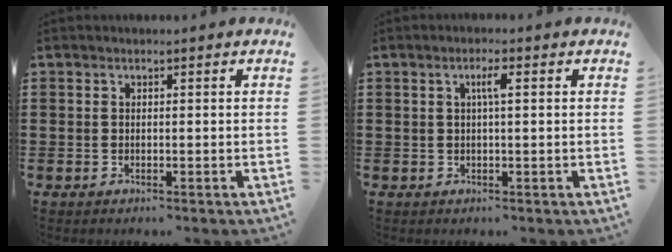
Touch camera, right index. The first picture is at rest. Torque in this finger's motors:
{"motor_torque": [0.38, -0.12, 0.13, 0.04]}